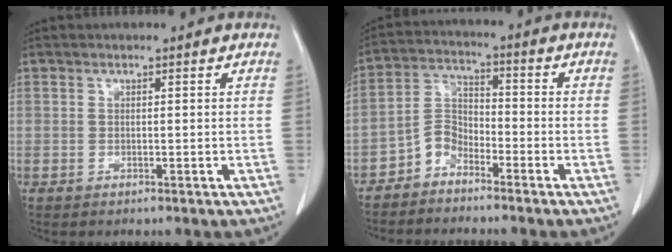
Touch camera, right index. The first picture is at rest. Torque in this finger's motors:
{"motor_torque": [-0.04, 0.12, -0.33, -0.21]}